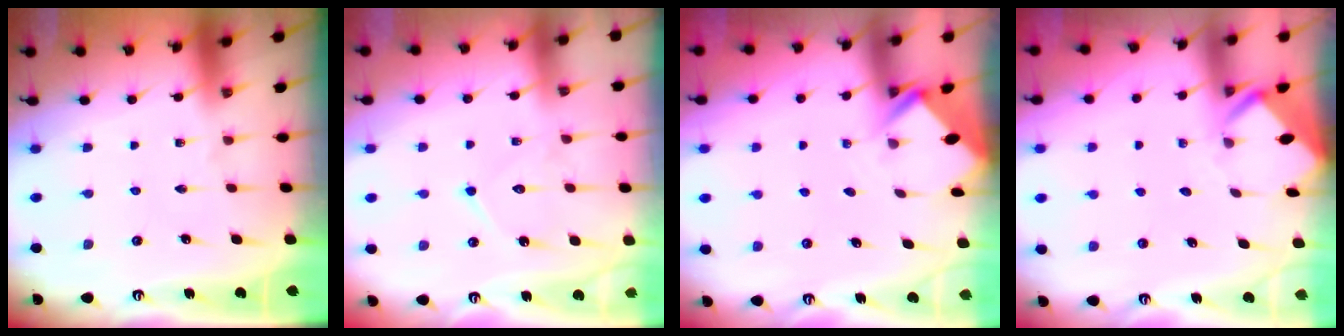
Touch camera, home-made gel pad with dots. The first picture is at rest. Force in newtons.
{"total": 9.7, "press": 9.7, "slide": 0.9}
{"total": 2.2, "press": 2.2, "slide": 0.1}
{"total": 3.0, "press": 3.0, "slide": 0.1}